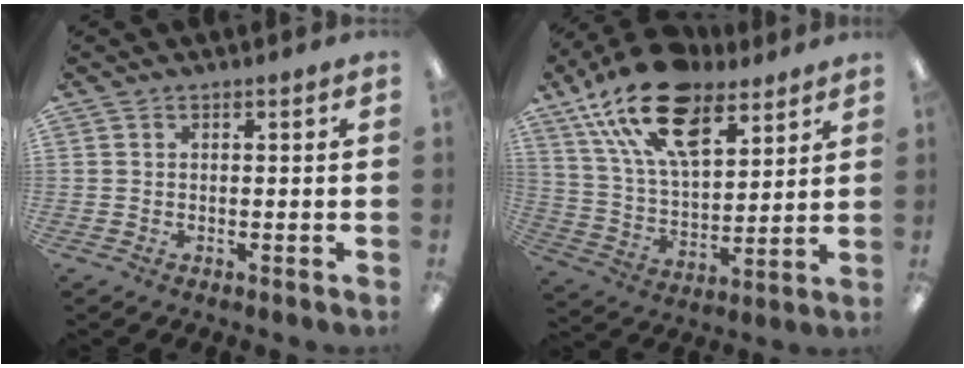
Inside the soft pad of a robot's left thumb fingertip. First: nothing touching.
{"total": 20.8, "force": [13.1, 10.1, 12.6], "torque": [-0.229, -0.055, 0.236]}